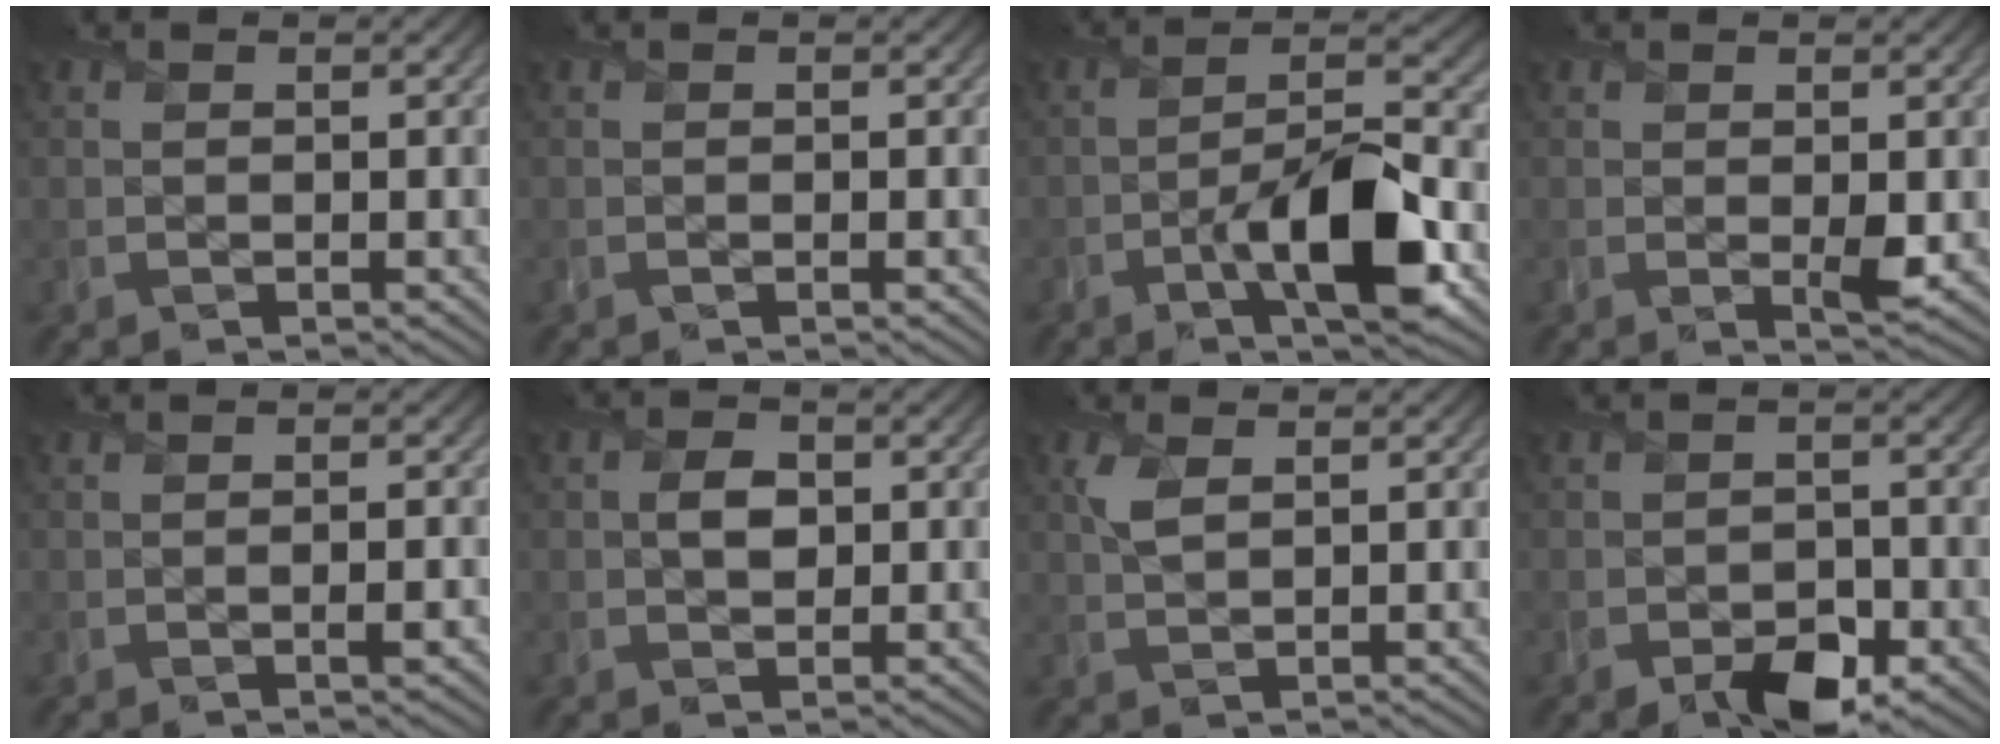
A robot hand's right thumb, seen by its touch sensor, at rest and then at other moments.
{"total": 0.0}
{"total": 10.9, "force": [-4.6, 3.6, 9.2], "torque": [-0.152, 0.004, -0.086]}
{"total": 1.6, "force": [0.3, 0.6, 1.5], "torque": [-0.025, -0.009, 0.006]}
{"total": 1.2, "force": [-0.4, 0.3, 1.1], "torque": [-0.017, -0.002, -0.007]}
{"total": 2.8, "force": [0.3, 2.0, 1.9], "torque": [-0.042, 0.000, 0.002]}
{"total": 2.7, "force": [1.2, 1.2, 2.1], "torque": [-0.058, 0.006, 0.025]}
{"total": 4.7, "force": [-2.6, 2.8, 2.7], "torque": [-0.044, -0.010, -0.045]}